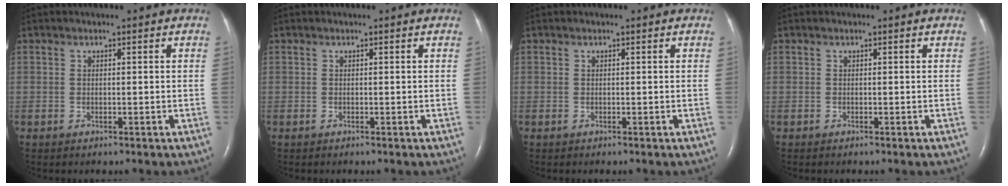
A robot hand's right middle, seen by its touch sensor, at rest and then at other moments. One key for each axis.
{"total": 0.0}
{"total": 0.0}
{"total": 0.0}